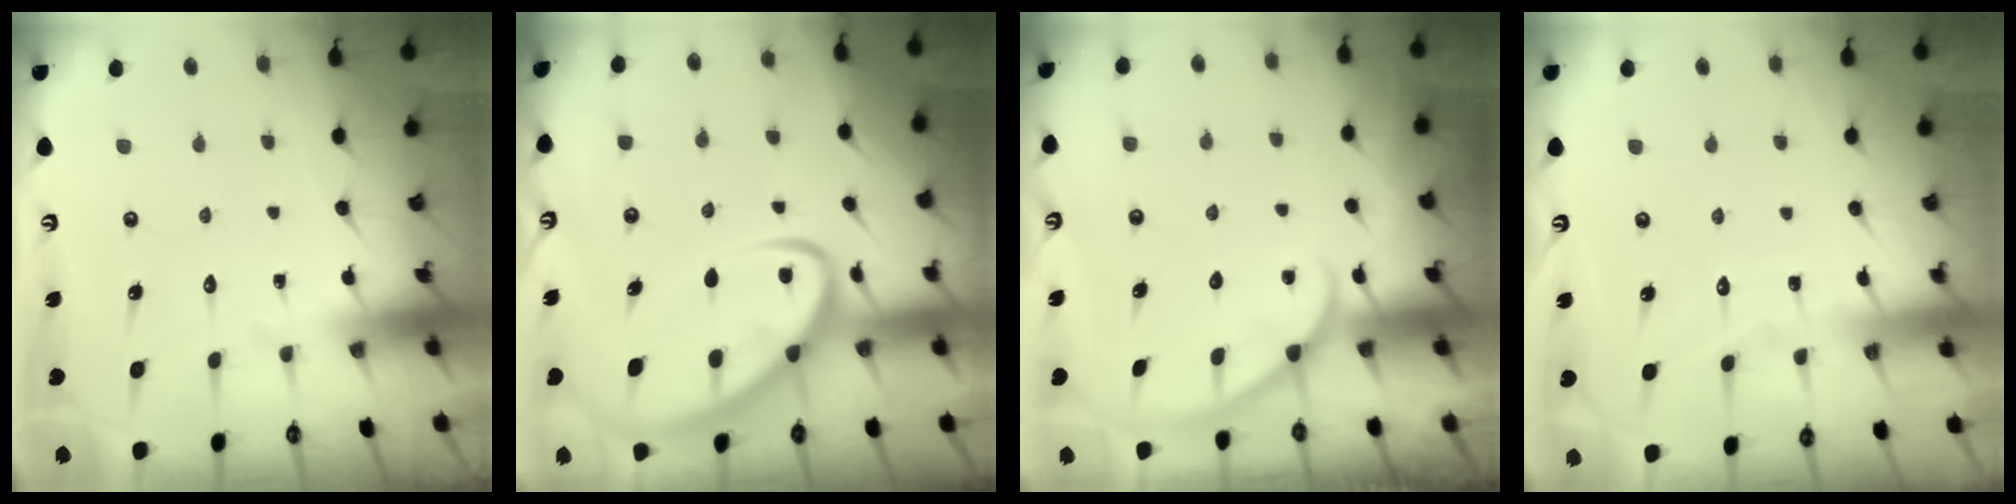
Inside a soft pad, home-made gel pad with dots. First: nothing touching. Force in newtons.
{"total": 8.3, "press": 8.2, "slide": 0.9}
{"total": 3.2, "press": 3.2, "slide": 0.1}
{"total": 3.8, "press": 3.8, "slide": 0.5}